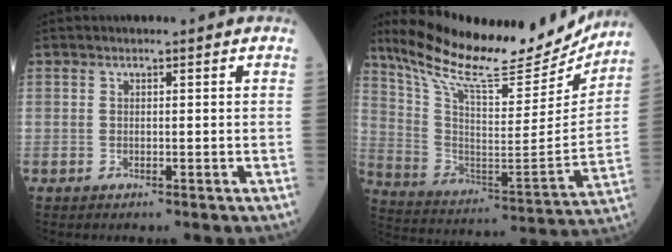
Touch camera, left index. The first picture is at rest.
{"total": 25.4, "force": [22.2, 4.2, 11.6], "torque": [-0.207, -0.044, 0.335]}